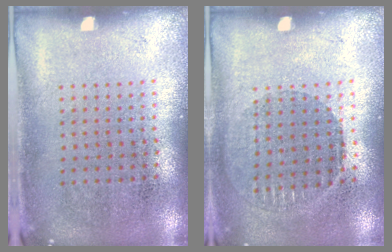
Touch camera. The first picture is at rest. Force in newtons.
{"total": 0.9, "press": 0.8, "slide": 0.3}